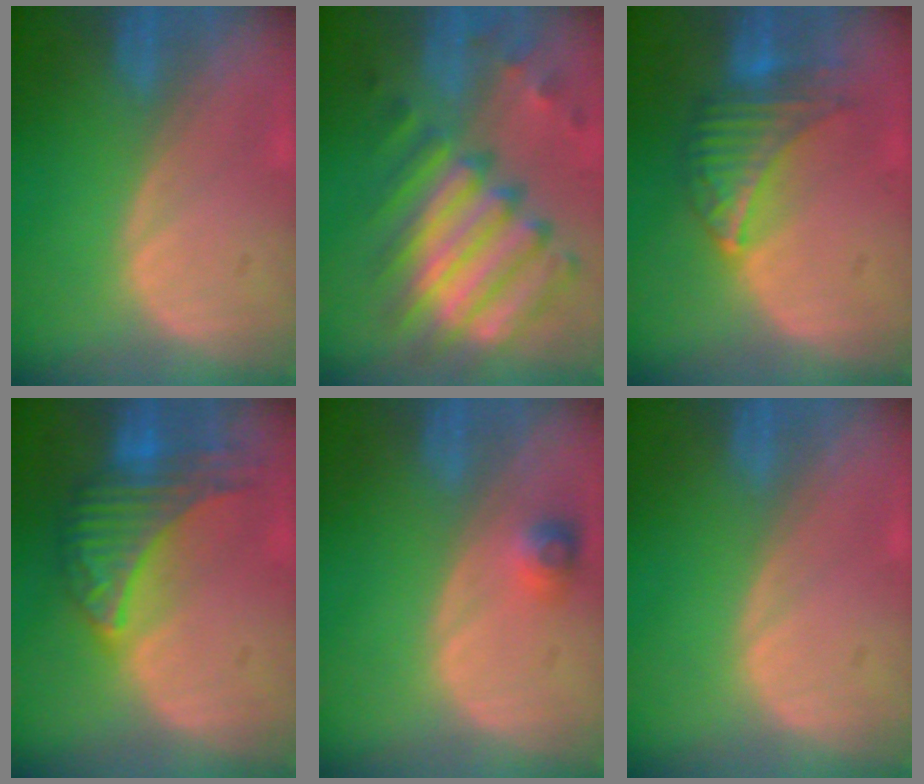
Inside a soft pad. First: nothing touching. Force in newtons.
{"total": 11.8, "press": 10.4, "slide": 5.6}
{"total": 6.8, "press": 6.7, "slide": 1.4}
{"total": 8.2, "press": 8.2, "slide": 0.4}
{"total": 2.5, "press": 2.3, "slide": 1.0}
{"total": 0.0}